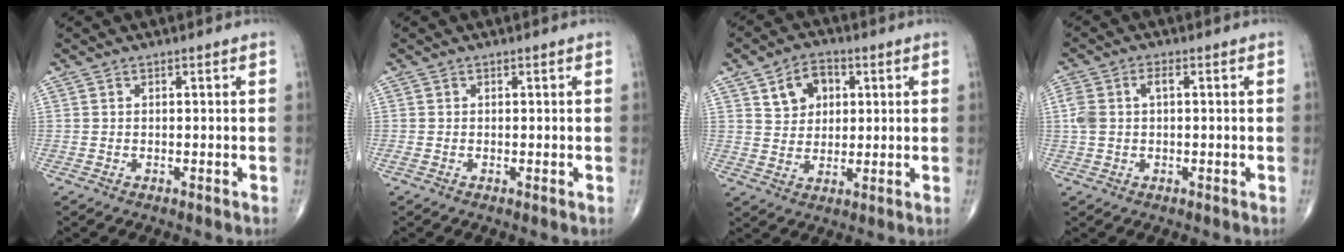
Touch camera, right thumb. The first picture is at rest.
{"total": 0.7, "force": [-0.1, 0.3, 0.6], "torque": [-0.018, -0.004, -0.005]}
{"total": 7.6, "force": [2.9, 5.7, 4.0], "torque": [-0.036, -0.006, 0.047]}
{"total": 4.6, "force": [0.6, 2.7, 3.8], "torque": [-0.102, 0.019, 0.012]}